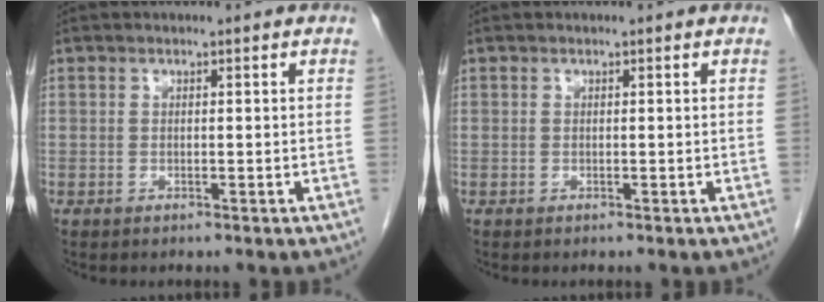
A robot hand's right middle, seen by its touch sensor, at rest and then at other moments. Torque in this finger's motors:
{"motor_torque": [0.01, 0.06, 0.08, 0.00]}